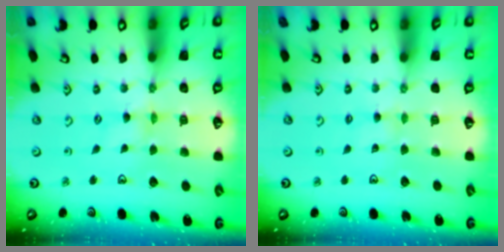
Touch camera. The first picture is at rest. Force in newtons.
{"total": 2.0, "press": 2.0, "slide": 0.3}